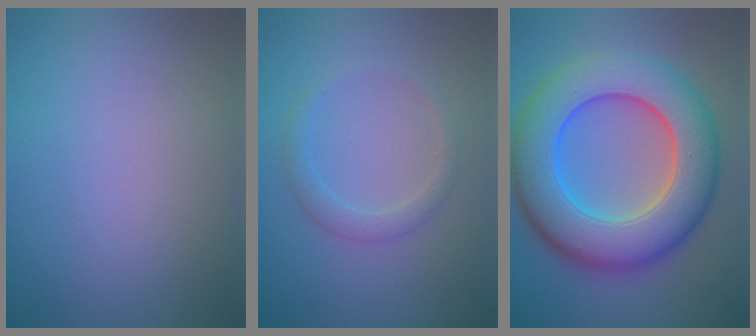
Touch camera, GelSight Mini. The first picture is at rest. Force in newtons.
{"total": 1.8, "press": 1.8, "slide": 0.0}
{"total": 12.3, "press": 12.3, "slide": 0.2}